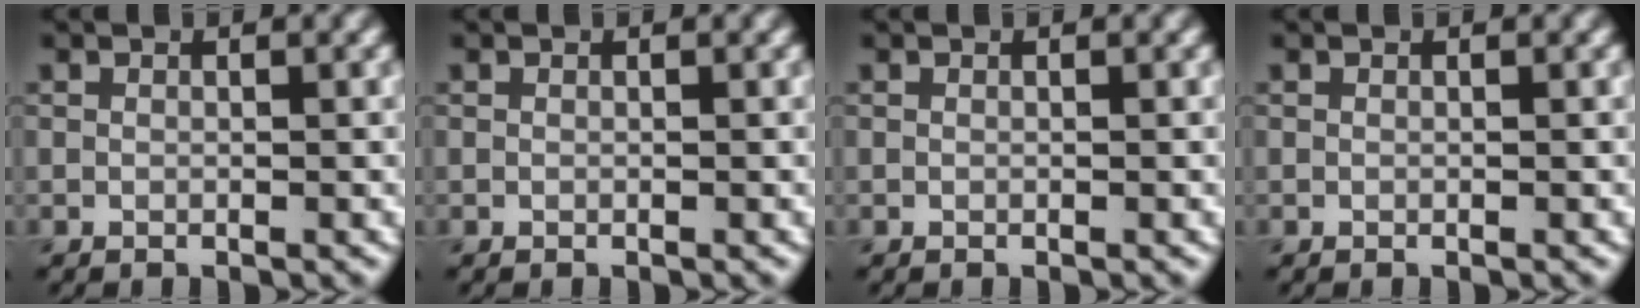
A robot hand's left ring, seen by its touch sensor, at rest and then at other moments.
{"total": 0.0}
{"total": 0.0}
{"total": 0.0}